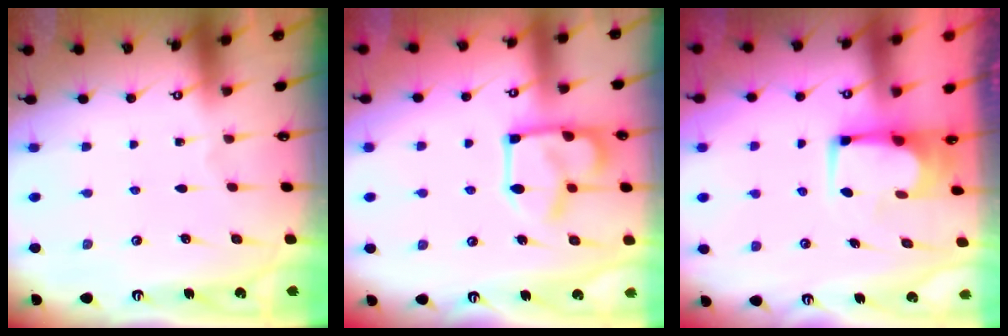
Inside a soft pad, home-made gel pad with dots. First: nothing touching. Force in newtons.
{"total": 14.8, "press": 14.8, "slide": 1.0}
{"total": 3.0, "press": 3.0, "slide": 0.2}